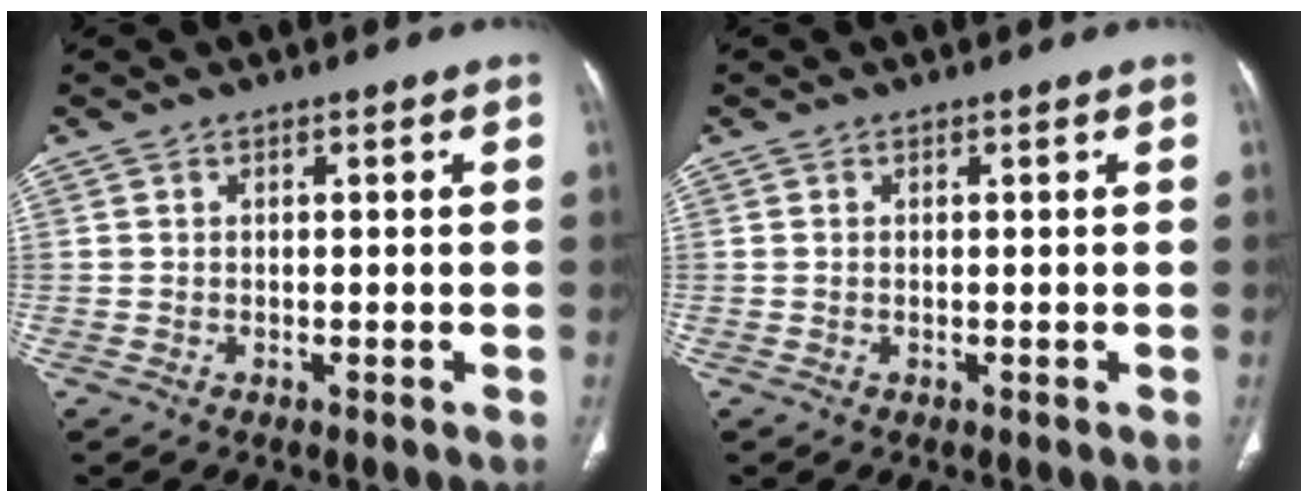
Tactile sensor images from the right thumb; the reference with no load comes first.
{"total": 0.0}